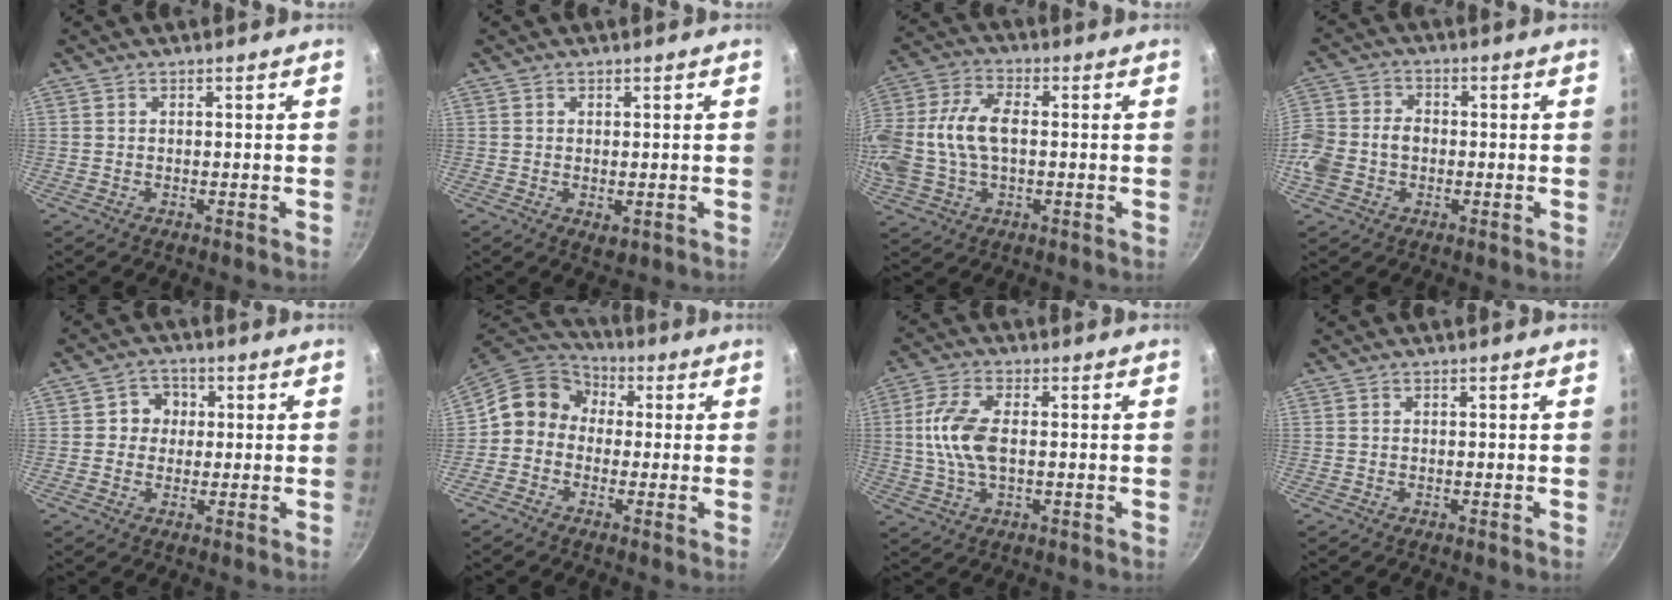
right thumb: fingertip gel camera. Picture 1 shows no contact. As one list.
[{"total": 1.8, "force": [-0.4, 1.0, 1.4], "torque": [-0.017, -0.004, -0.002]}, {"total": 16.4, "force": [0.0, 9.9, 13.1], "torque": [-0.309, 0.017, 0.000]}, {"total": 11.6, "force": [-1.8, 8.9, 7.2], "torque": [-0.160, 0.027, -0.038]}, {"total": 4.7, "force": [0.5, 4.3, 1.8], "torque": [0.004, 0.008, 0.001]}, {"total": 10.3, "force": [-0.4, 9.1, 4.8], "torque": [-0.070, 0.038, -0.025]}, {"total": 9.6, "force": [0.4, 4.8, 8.4], "torque": [-0.186, 0.006, 0.006]}, {"total": 0.0}]